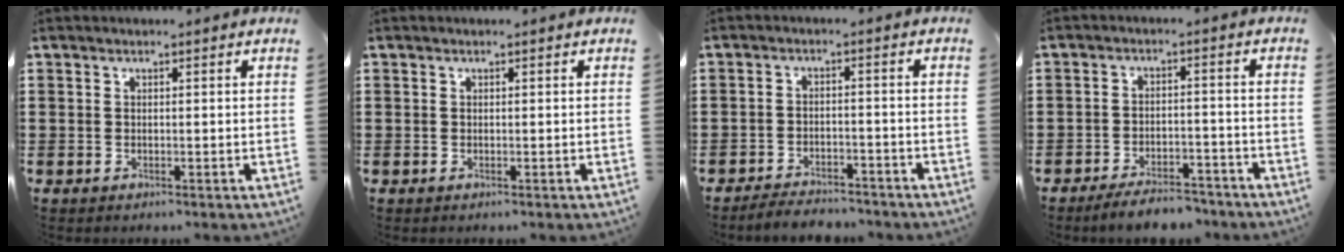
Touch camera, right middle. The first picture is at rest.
{"total": 0.0}
{"total": 3.5, "force": [-3.5, 0.4, 0.1], "torque": [-0.008, 0.001, -0.073]}
{"total": 4.9, "force": [-4.7, 0.6, 1.4], "torque": [-0.029, -0.001, -0.092]}